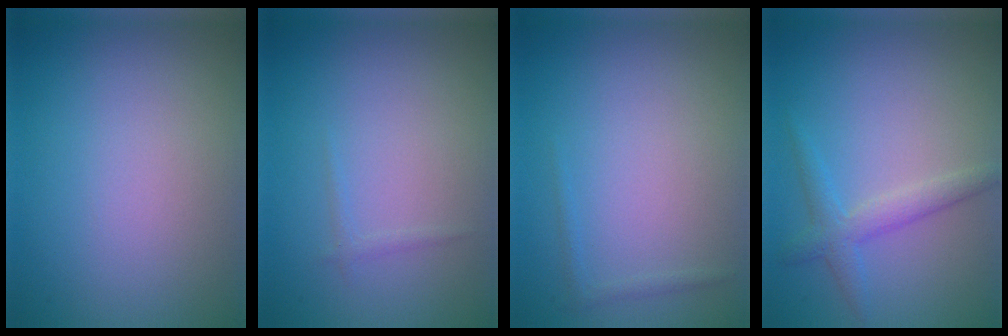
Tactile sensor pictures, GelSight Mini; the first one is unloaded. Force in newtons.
{"total": 0.6, "press": 0.6, "slide": 0.0}
{"total": 0.6, "press": 0.6, "slide": 0.1}
{"total": 2.4, "press": 2.4, "slide": 0.1}